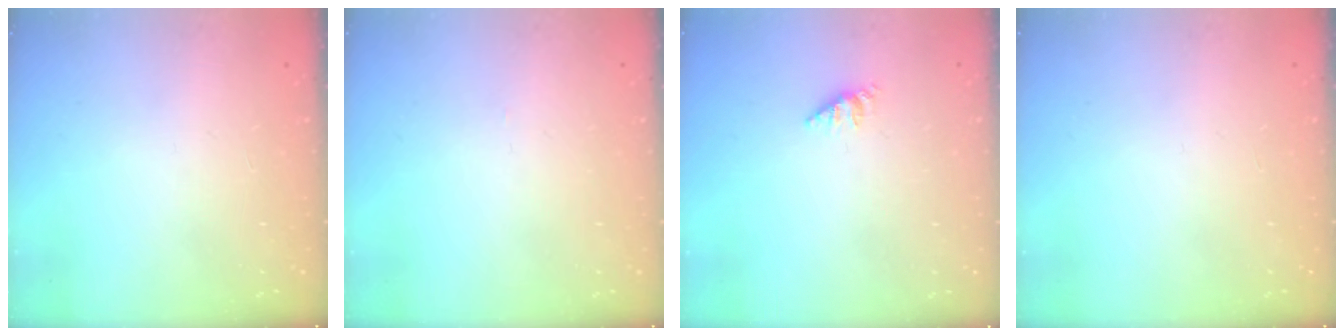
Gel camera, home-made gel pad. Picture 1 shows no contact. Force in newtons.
{"total": 0.0}
{"total": 2.6, "press": 2.6, "slide": 0.3}
{"total": 0.0}